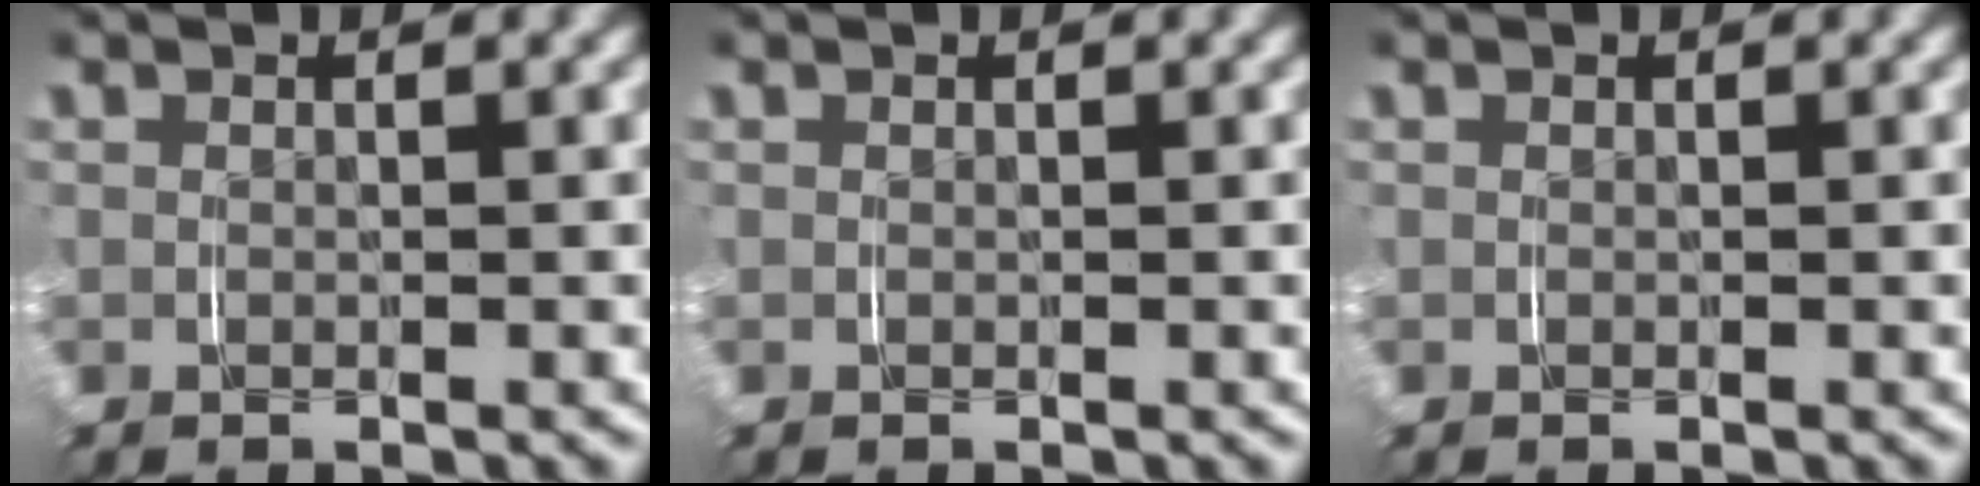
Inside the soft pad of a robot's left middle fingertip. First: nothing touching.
{"total": 0.0}
{"total": 0.0}